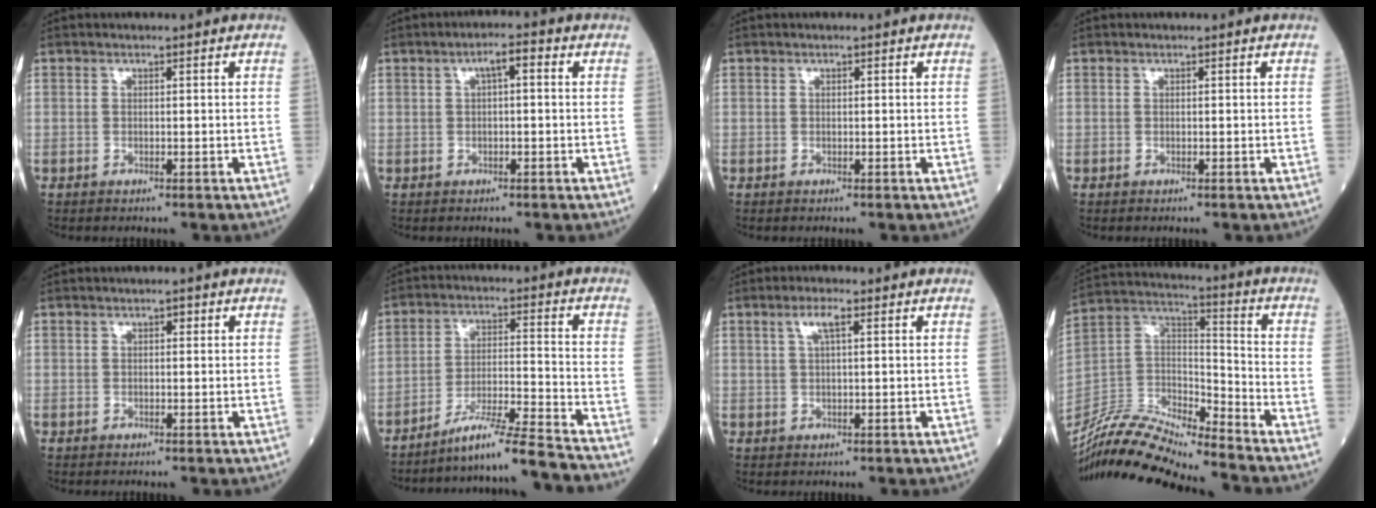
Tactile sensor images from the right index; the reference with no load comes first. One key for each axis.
{"total": 3.0, "fx": 0.7, "fy": 0.8, "fz": 2.8, "tx": -0.046, "ty": 0.015, "tz": 0.010}
{"total": 0.0}
{"total": 0.0}
{"total": 0.7, "fx": 0.3, "fy": 0.4, "fz": 0.5, "tx": -0.007, "ty": 0.001, "tz": 0.003}
{"total": 11.3, "fx": -10.2, "fy": -2.5, "fz": 4.2, "tx": -0.055, "ty": -0.004, "tz": -0.174}
{"total": 3.0, "fx": 1.3, "fy": 0.4, "fz": 2.6, "tx": -0.054, "ty": 0.009, "tz": 0.025}
{"total": 17.4, "fx": -16.8, "fy": 0.6, "fz": 4.6, "tx": -0.090, "ty": 0.033, "tz": -0.320}